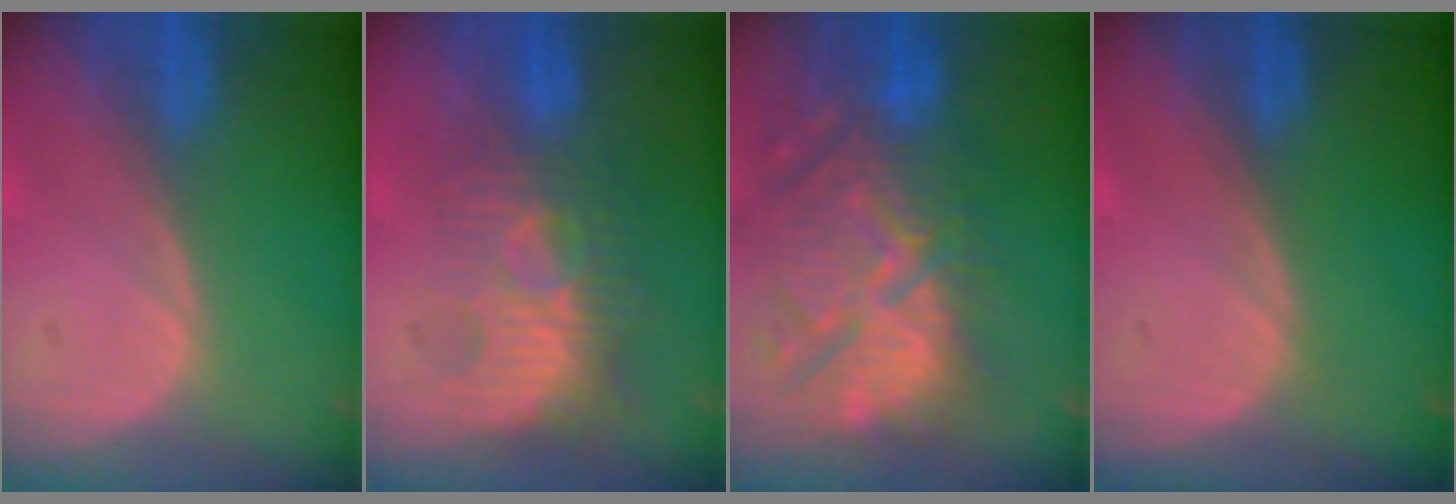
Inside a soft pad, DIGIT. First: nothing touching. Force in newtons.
{"total": 9.9, "press": 8.6, "slide": 5.0}
{"total": 13.0, "press": 12.2, "slide": 4.3}
{"total": 0.0}